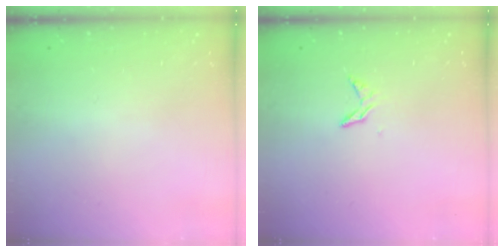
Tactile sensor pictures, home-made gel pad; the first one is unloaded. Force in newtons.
{"total": 5.0, "press": 5.0, "slide": 0.5}